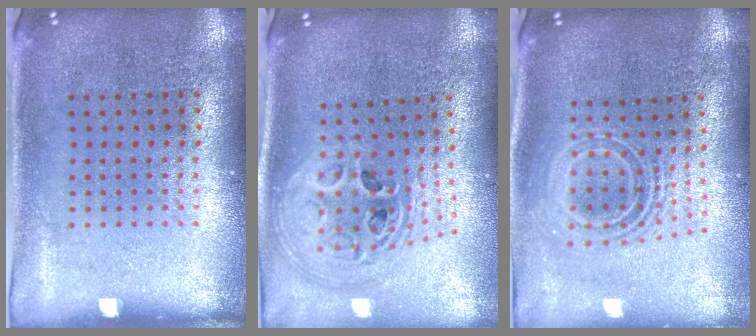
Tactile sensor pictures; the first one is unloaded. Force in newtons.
{"total": 2.6, "press": 1.9, "slide": 1.8}
{"total": 2.1, "press": 1.5, "slide": 1.4}